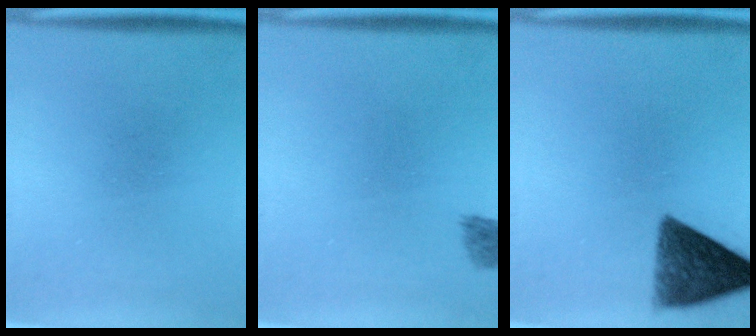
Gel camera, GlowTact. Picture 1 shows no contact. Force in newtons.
{"total": 1.9}
{"total": 9.0}